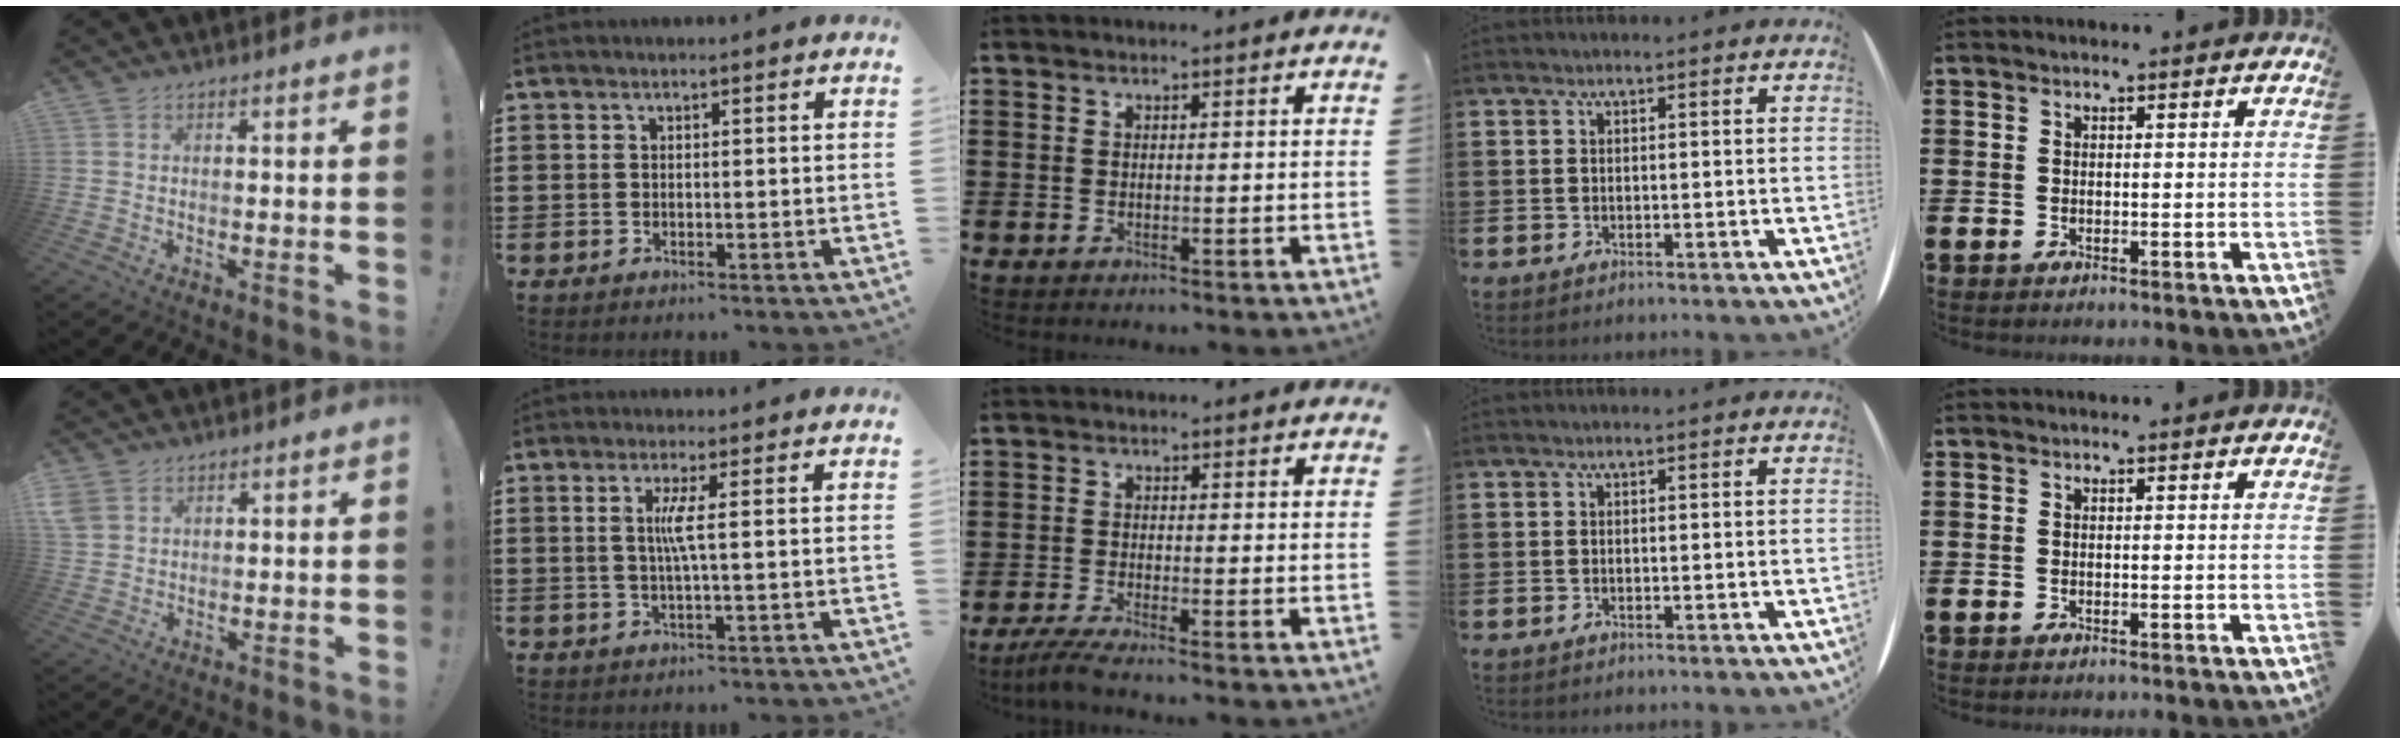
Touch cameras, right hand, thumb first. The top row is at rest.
{"thumb": {"total": 3.9, "force": [2.2, 2.7, 1.6], "torque": [-0.026, -0.005, 0.046]}, "index": {"total": 3.4, "force": [0.3, -0.6, 3.3], "torque": [-0.064, -0.008, 0.000]}, "middle": {"total": 2.8, "force": [-2.2, -0.2, 1.7], "torque": [-0.050, -0.012, -0.048]}}